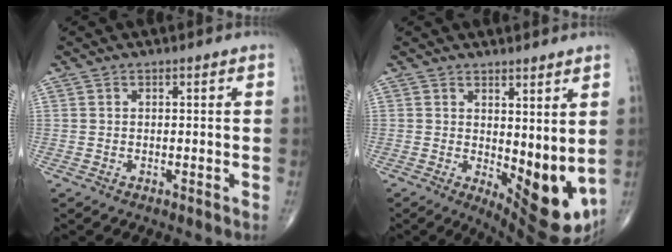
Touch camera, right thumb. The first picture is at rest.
{"total": 11.0, "force": [0.8, 4.6, 10.0], "torque": [-0.119, -0.032, 0.026]}